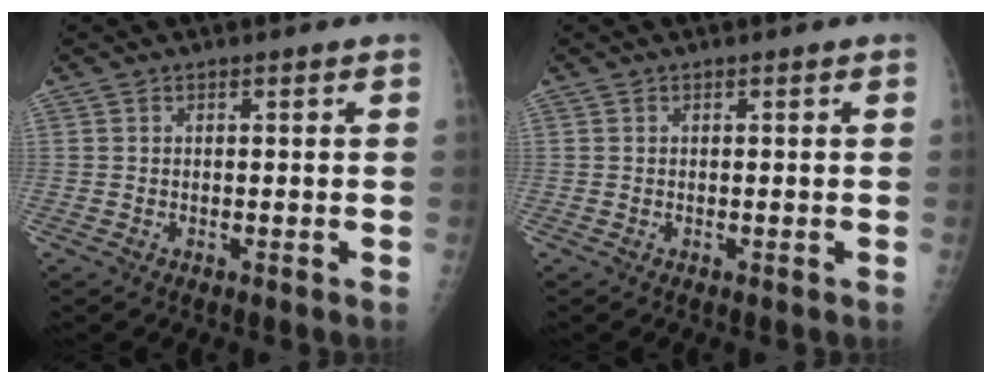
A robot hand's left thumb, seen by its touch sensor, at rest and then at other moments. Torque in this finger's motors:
{"motor_torque": [-0.02, 0.02, -0.02, 0.01, 0.00]}